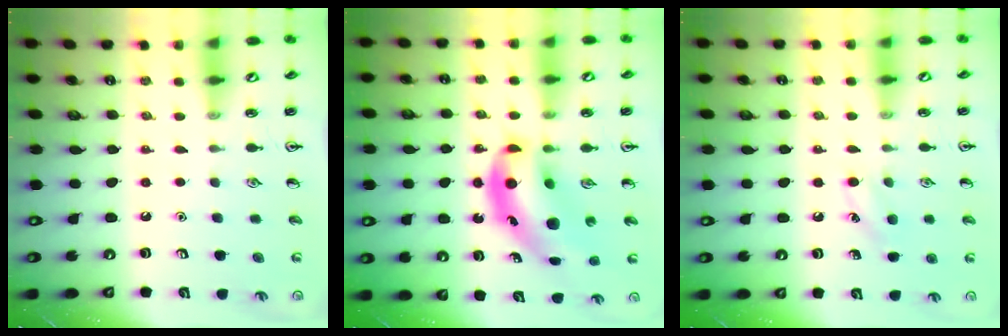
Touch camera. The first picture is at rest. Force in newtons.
{"total": 12.5, "press": 12.0, "slide": 3.4}
{"total": 7.0, "press": 6.7, "slide": 2.1}